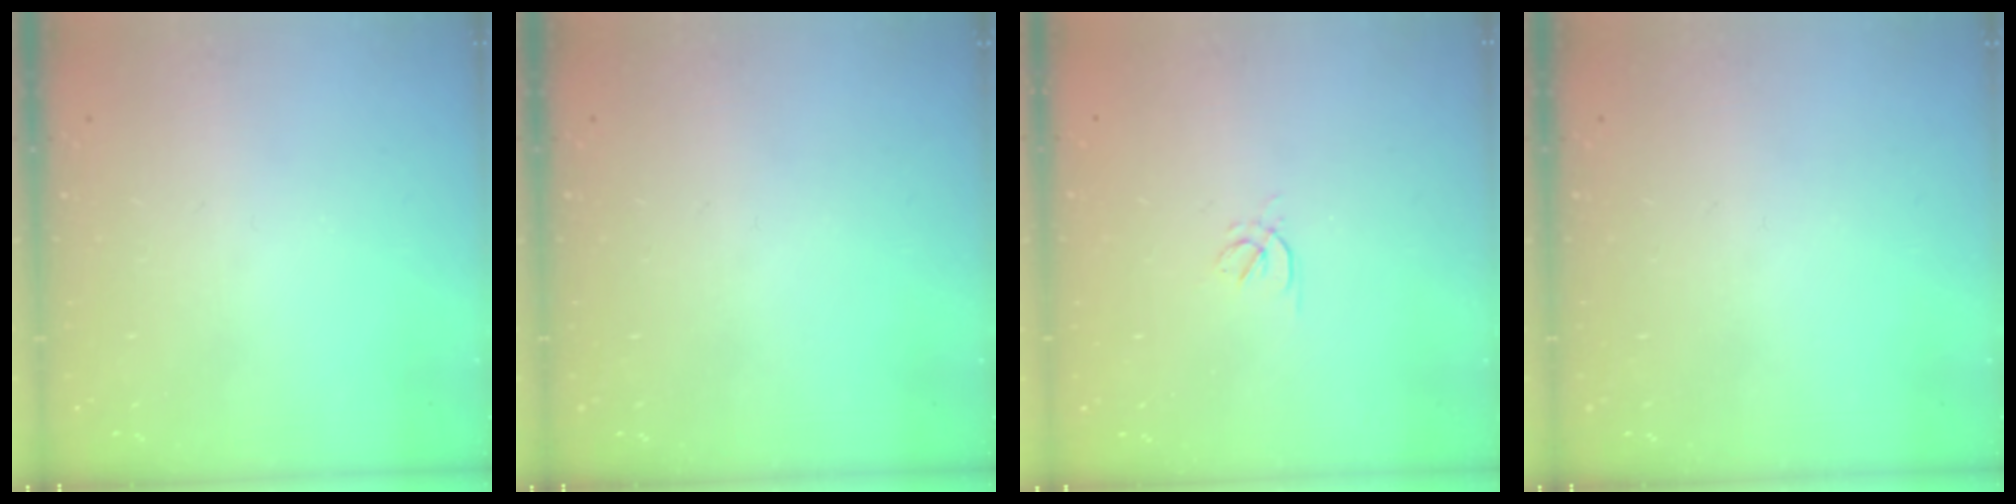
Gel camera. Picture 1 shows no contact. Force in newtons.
{"total": 0.0}
{"total": 1.7, "press": 1.6, "slide": 0.5}
{"total": 0.0}